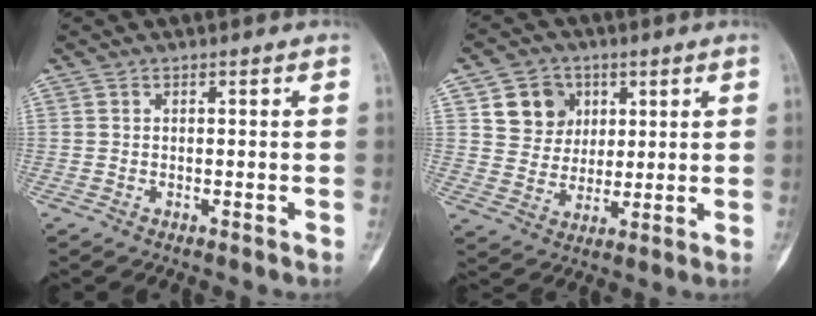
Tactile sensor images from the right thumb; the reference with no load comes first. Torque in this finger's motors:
{"motor_torque": [0.98, 0.94, 0.14, -0.06, 0.00]}